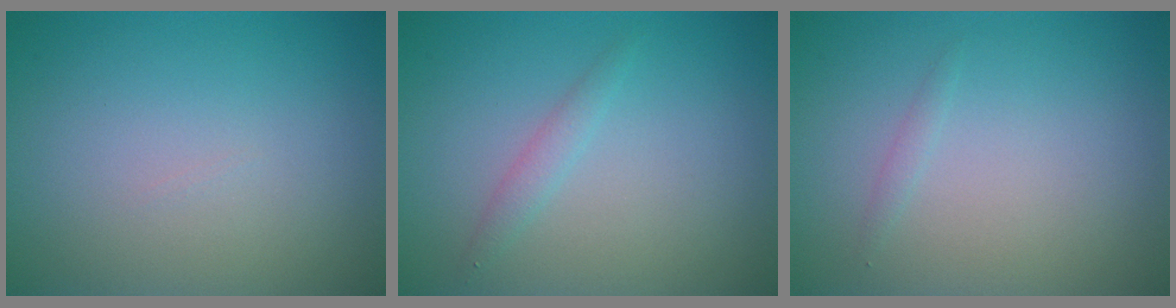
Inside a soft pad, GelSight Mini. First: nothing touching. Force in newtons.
{"total": 1.5, "press": 1.5, "slide": 0.1}
{"total": 0.5, "press": 0.5, "slide": 0.1}